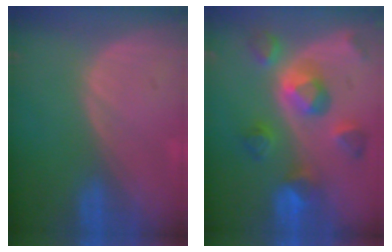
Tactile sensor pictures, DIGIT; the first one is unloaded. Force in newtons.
{"total": 9.5, "press": 8.6, "slide": 3.9}